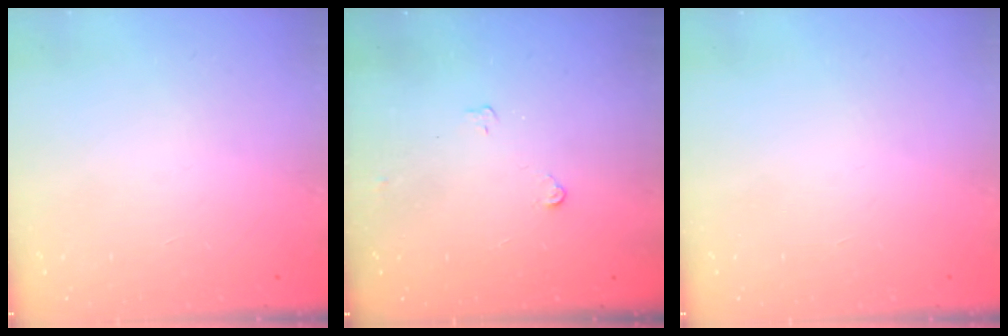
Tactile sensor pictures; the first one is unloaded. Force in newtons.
{"total": 3.3, "press": 3.3, "slide": 0.4}
{"total": 0.0}